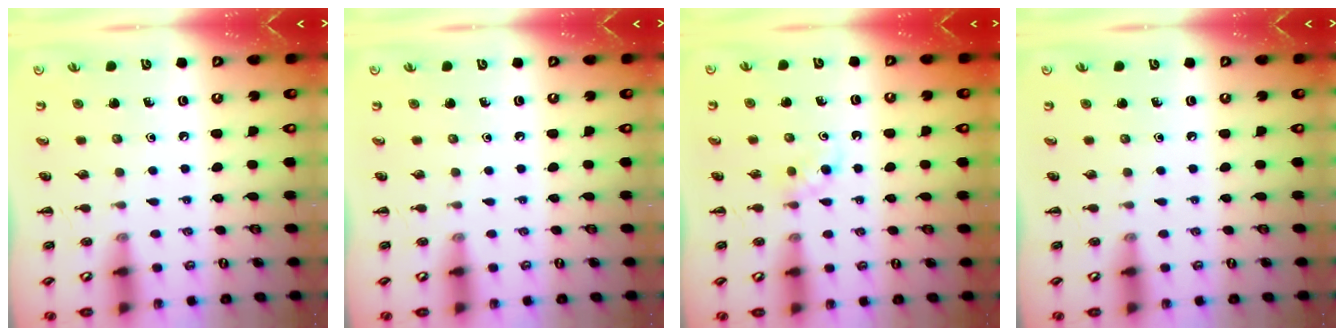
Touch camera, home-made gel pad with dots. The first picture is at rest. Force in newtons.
{"total": 0.0}
{"total": 2.9, "press": 2.6, "slide": 1.1}
{"total": 0.0}